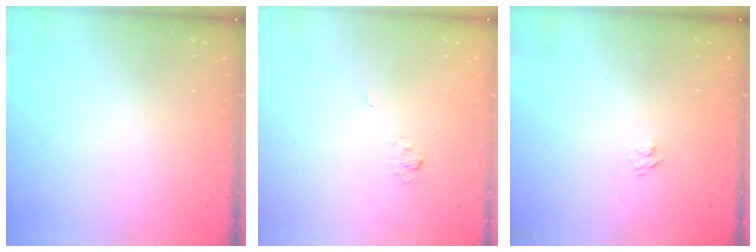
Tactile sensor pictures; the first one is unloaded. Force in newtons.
{"total": 3.4, "press": 3.1, "slide": 1.5}
{"total": 2.7, "press": 2.5, "slide": 0.9}